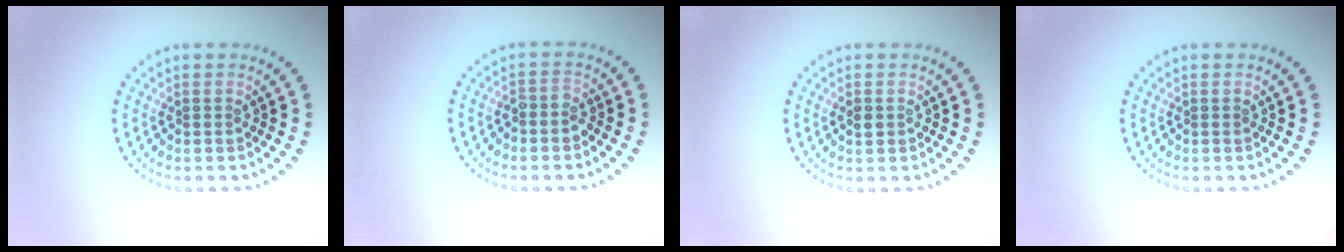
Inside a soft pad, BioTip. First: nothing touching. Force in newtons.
{"total": 1.1, "press": 0.9, "slide": 0.6}
{"total": 1.0, "press": 1.0, "slide": 0.2}
{"total": 0.0}